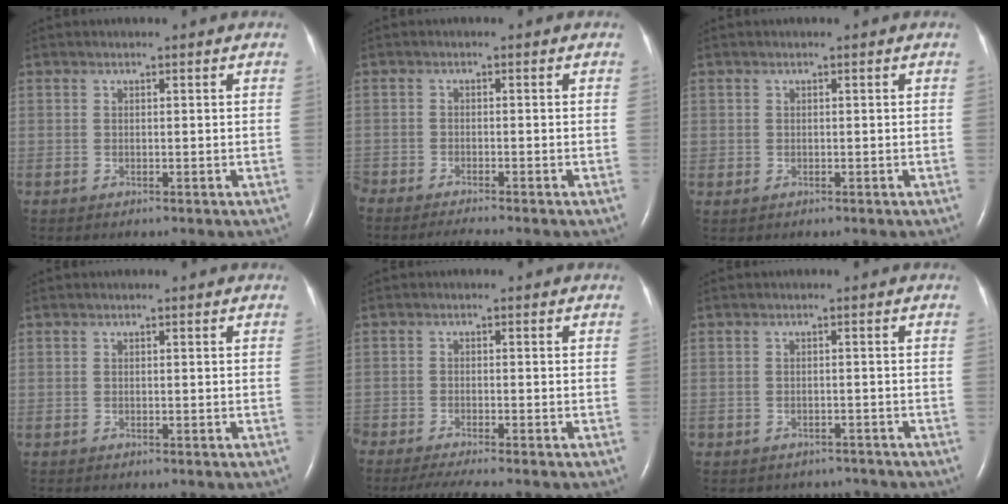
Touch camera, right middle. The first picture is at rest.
{"total": 4.2, "force": [-3.9, -0.2, 1.7], "torque": [-0.027, -0.015, -0.066]}
{"total": 0.6, "force": [0.1, 0.6, 0.1], "torque": [0.004, 0.004, 0.002]}
{"total": 0.9, "force": [-0.8, 0.2, 0.4], "torque": [-0.006, -0.001, -0.009]}
{"total": 7.0, "force": [-6.1, -0.1, 3.5], "torque": [-0.052, -0.021, -0.102]}
{"total": 4.5, "force": [-4.0, 2.0, -0.1], "torque": [-0.001, 0.009, -0.049]}